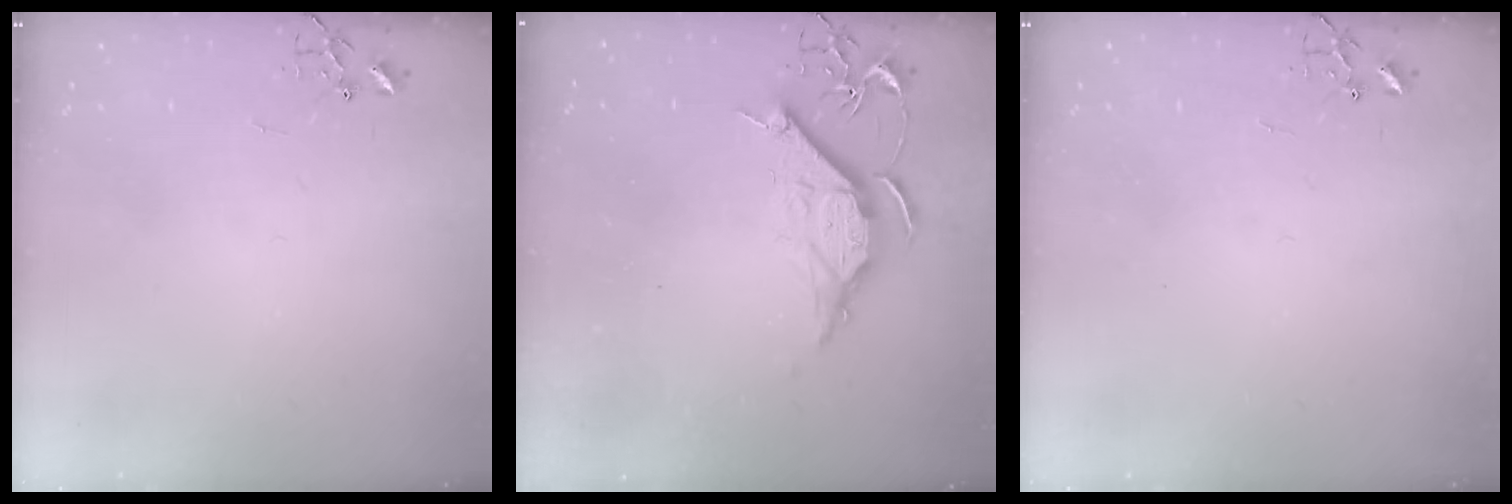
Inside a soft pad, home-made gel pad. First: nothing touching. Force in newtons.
{"total": 10.7, "press": 10.7, "slide": 0.7}
{"total": 0.0}